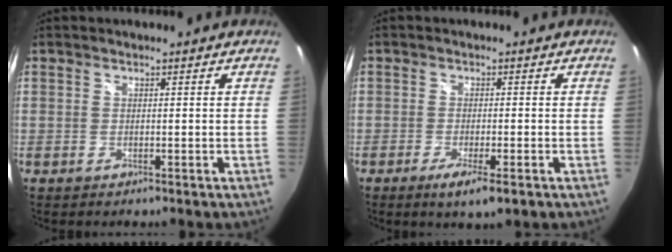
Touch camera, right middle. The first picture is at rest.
{"total": 4.9, "force": [-2.7, 0.6, 4.1], "torque": [-0.079, -0.016, -0.043]}